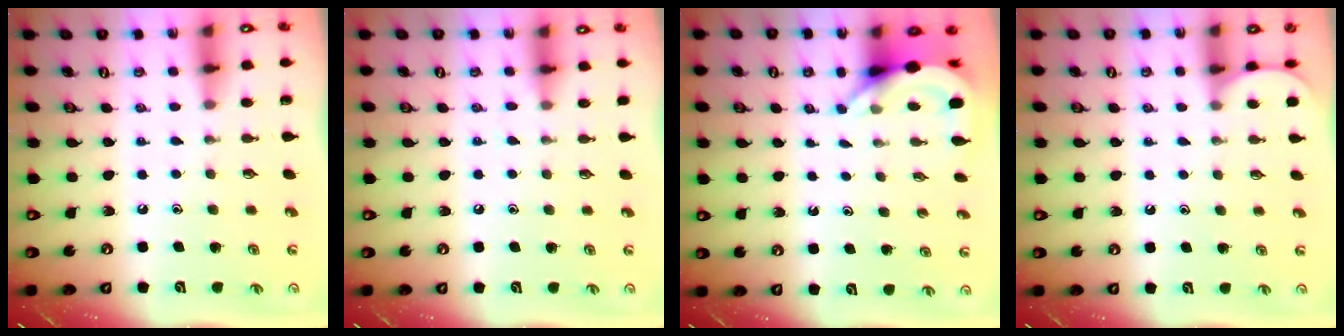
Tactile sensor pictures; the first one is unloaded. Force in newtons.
{"total": 4.9, "press": 4.9, "slide": 0.7}
{"total": 5.2, "press": 5.2, "slide": 0.2}
{"total": 0.9, "press": 0.9, "slide": 0.2}